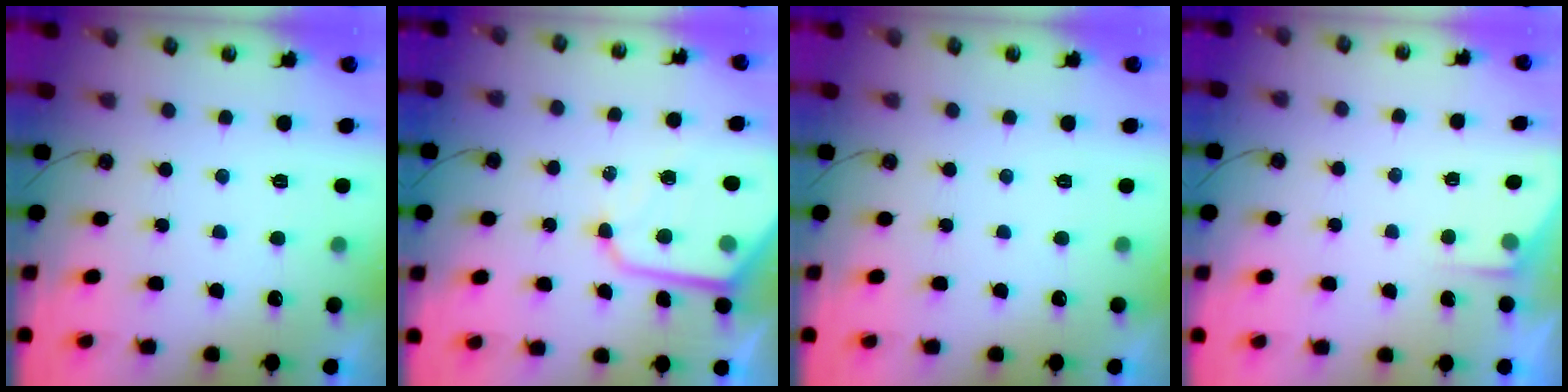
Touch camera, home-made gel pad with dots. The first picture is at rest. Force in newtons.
{"total": 11.7, "press": 11.7, "slide": 1.0}
{"total": 0.0}
{"total": 2.7, "press": 2.6, "slide": 0.4}